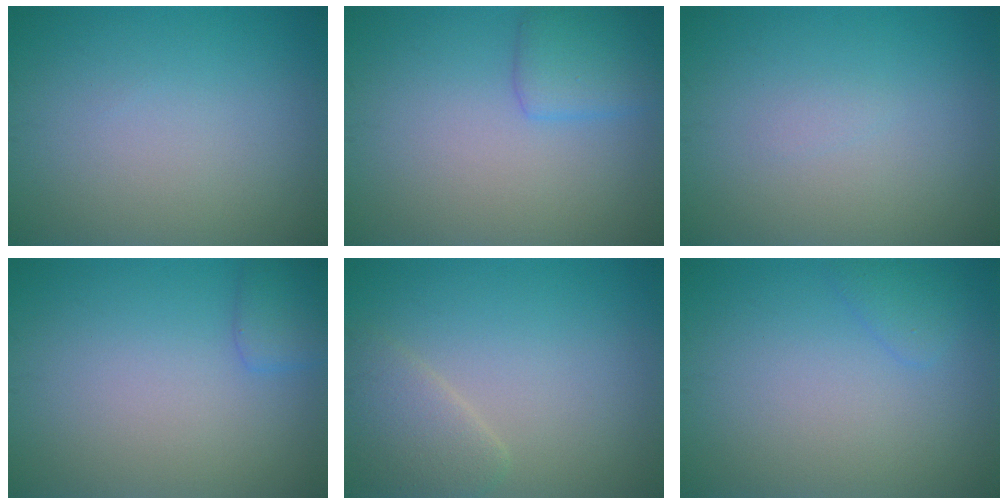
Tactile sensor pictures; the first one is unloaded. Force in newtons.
{"total": 2.7, "press": 2.7, "slide": 0.0}
{"total": 0.5, "press": 0.5, "slide": 0.1}
{"total": 1.7, "press": 1.7, "slide": 0.1}
{"total": 2.5, "press": 2.5, "slide": 0.1}
{"total": 1.2, "press": 1.2, "slide": 0.1}